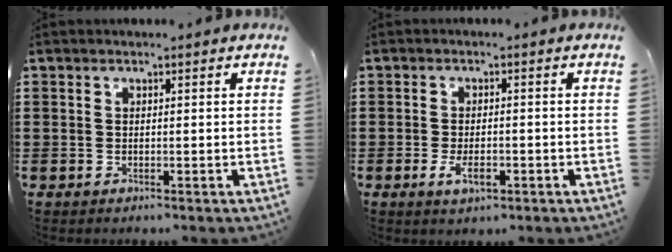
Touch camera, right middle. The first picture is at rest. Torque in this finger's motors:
{"motor_torque": [0.64, -0.22, 0.06, 0.04]}